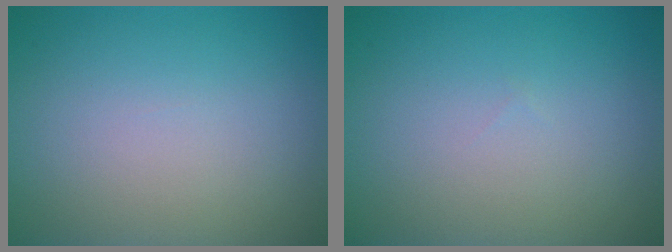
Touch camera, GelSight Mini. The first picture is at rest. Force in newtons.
{"total": 0.0}